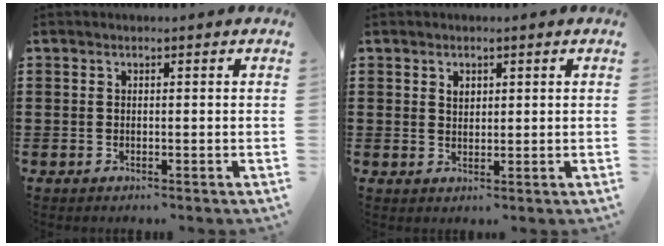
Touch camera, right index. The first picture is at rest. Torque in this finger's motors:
{"motor_torque": [0.09, -0.08, 0.02, 0.03]}